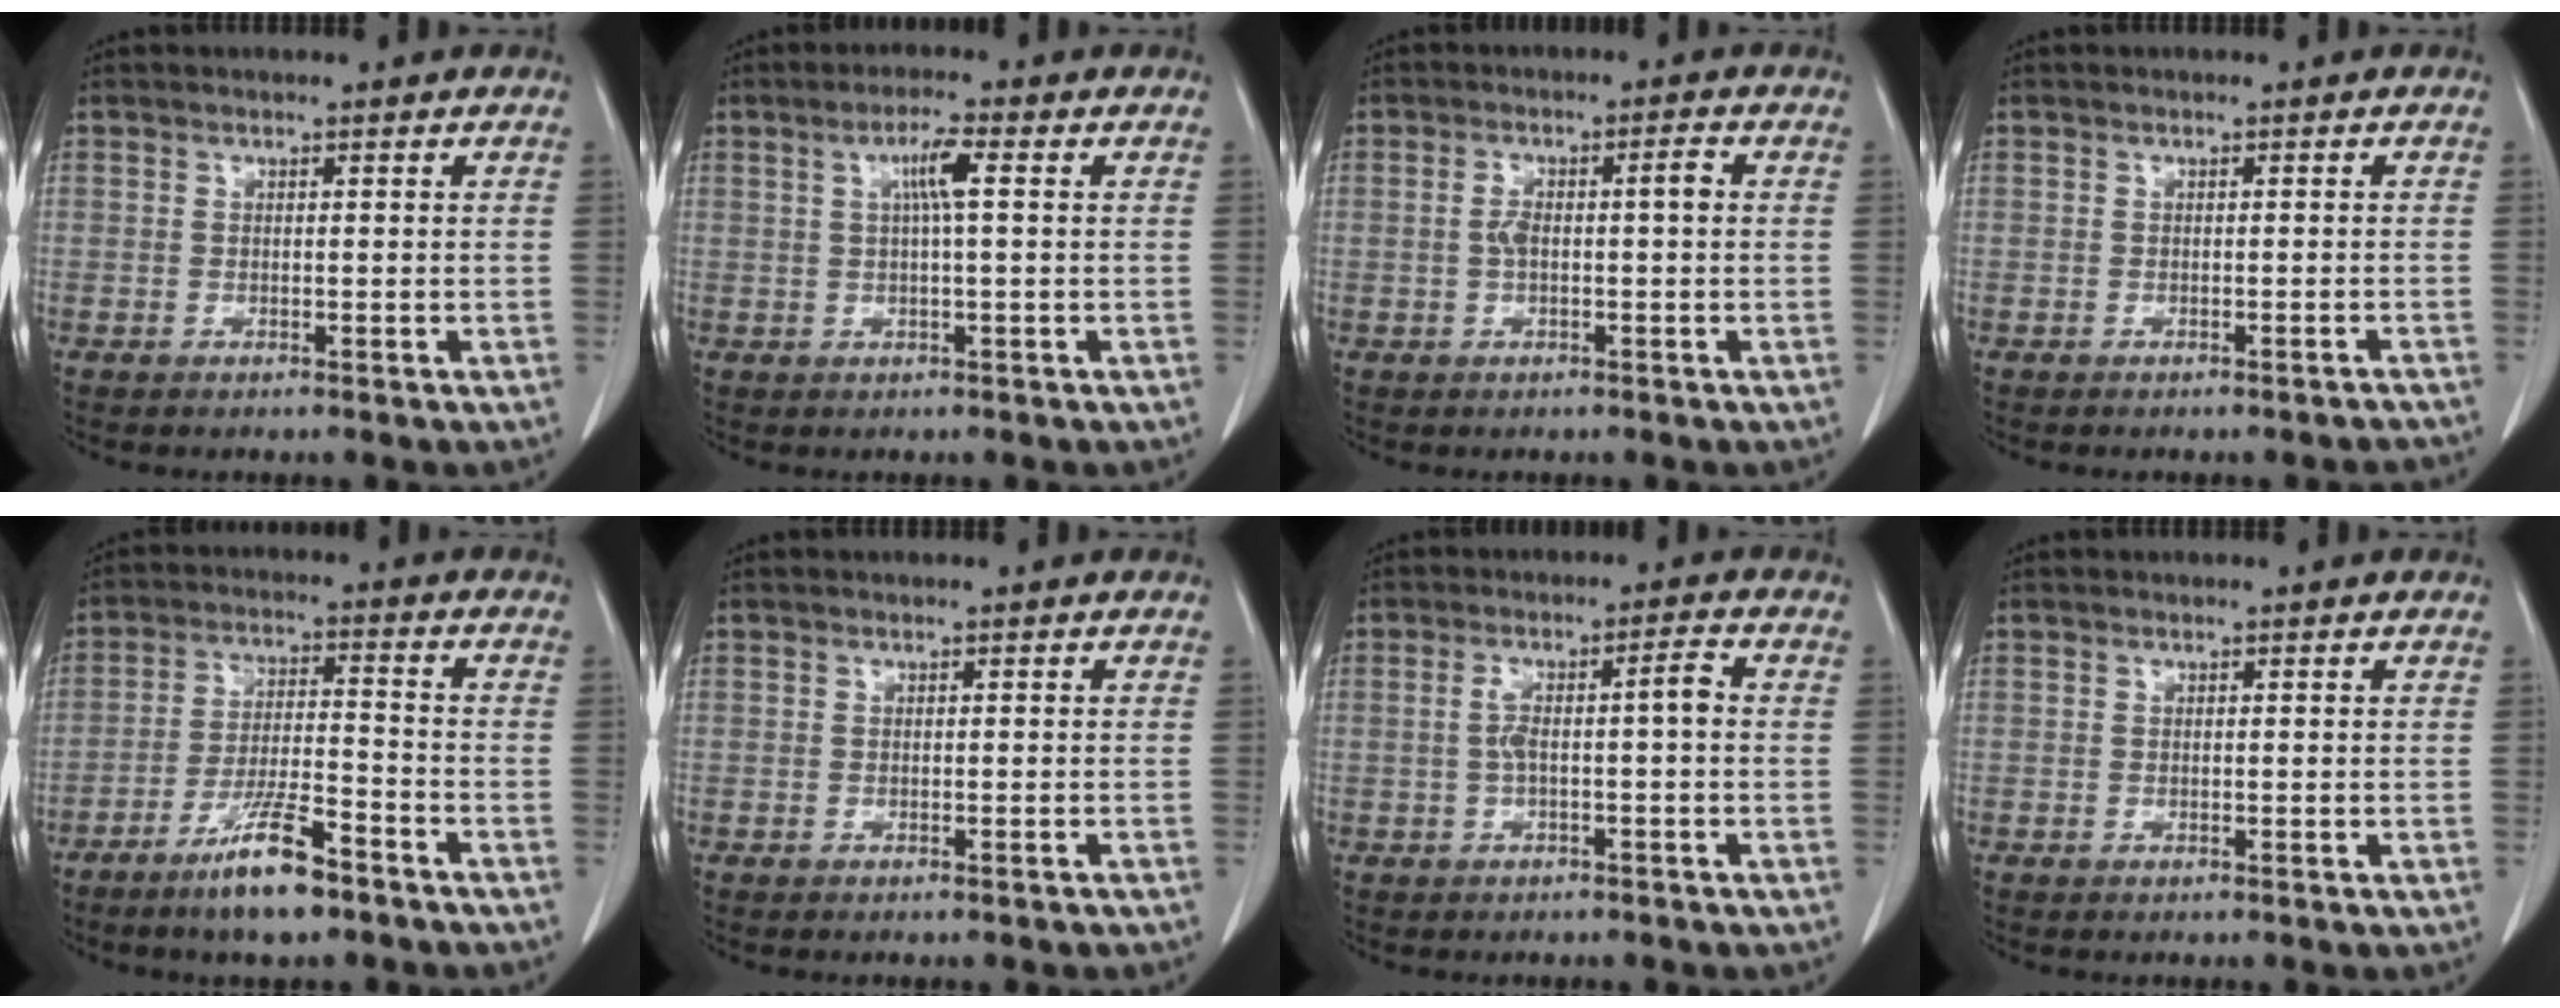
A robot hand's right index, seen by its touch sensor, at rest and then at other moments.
{"total": 4.0, "force": [1.1, 0.3, 3.9], "torque": [-0.071, 0.008, 0.018]}
{"total": 4.2, "force": [0.1, 1.0, 4.1], "torque": [-0.084, 0.020, 0.003]}
{"total": 2.9, "force": [-2.8, 0.5, 0.7], "torque": [-0.007, -0.005, -0.031]}
{"total": 8.1, "force": [-5.7, 1.1, 5.7], "torque": [-0.110, -0.010, -0.100]}
{"total": 0.9, "force": [-0.8, 0.1, 0.5], "torque": [-0.011, -0.001, -0.007]}
{"total": 4.7, "force": [-0.3, 0.6, 4.6], "torque": [-0.088, 0.024, -0.001]}
{"total": 0.0}